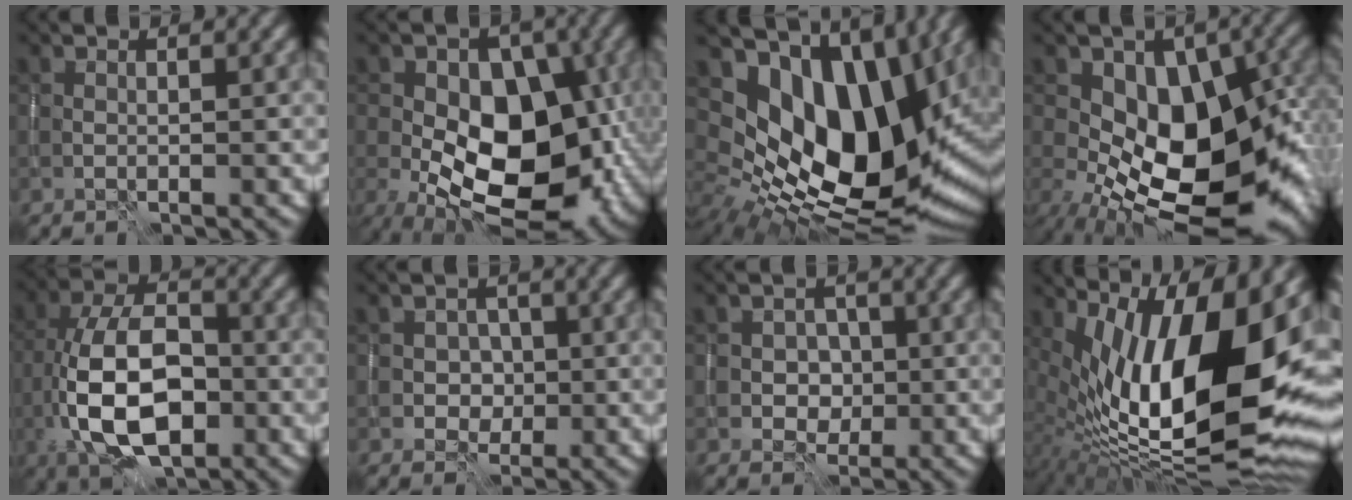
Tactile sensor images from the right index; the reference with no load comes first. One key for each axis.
{"total": 14.0, "fx": -2.8, "fy": 8.5, "fz": 10.7, "tx": -0.143, "ty": 0.003, "tz": -0.055}
{"total": 16.7, "fx": 3.9, "fy": 10.0, "fz": 12.8, "tx": -0.231, "ty": -0.001, "tz": 0.070}
{"total": 13.4, "fx": -2.1, "fy": 7.4, "fz": 11.0, "tx": -0.156, "ty": -0.015, "tz": -0.036}
{"total": 10.6, "fx": -2.8, "fy": 5.7, "fz": 8.5, "tx": -0.163, "ty": -0.002, "tz": -0.057}
{"total": 2.1, "fx": -0.3, "fy": 1.9, "fz": 0.6, "tx": -0.003, "ty": -0.002, "tz": -0.012}
{"total": 2.4, "fx": -0.3, "fy": 2.2, "fz": 0.9, "tx": -0.007, "ty": -0.003, "tz": -0.013}
{"total": 18.1, "fx": 2.9, "fy": 7.8, "fz": 16.1, "tx": -0.250, "ty": 0.011, "tz": 0.047}